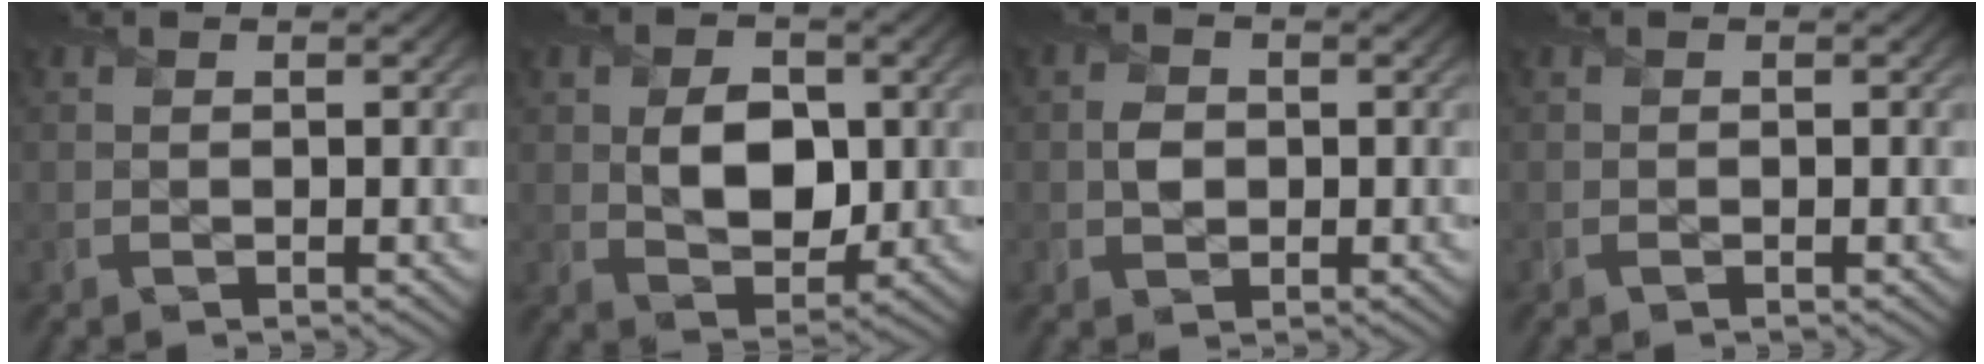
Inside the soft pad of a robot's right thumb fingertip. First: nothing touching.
{"total": 6.5, "force": [0.5, 4.5, 4.7], "torque": [-0.083, -0.007, 0.010]}
{"total": 1.8, "force": [0.1, 1.6, 0.8], "torque": [-0.016, 0.000, -0.002]}
{"total": 0.0}